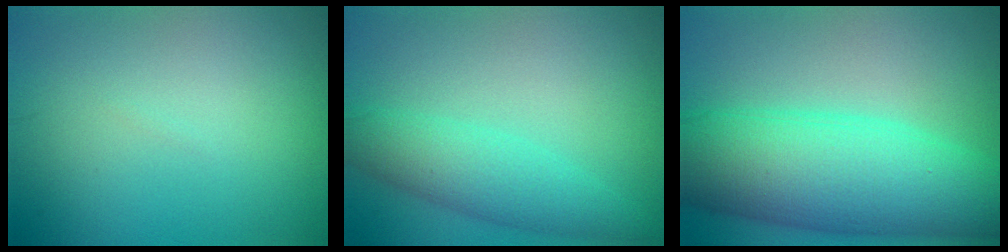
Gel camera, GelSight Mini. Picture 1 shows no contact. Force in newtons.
{"total": 4.0, "press": 4.0, "slide": 0.1}
{"total": 11.7, "press": 11.7, "slide": 0.2}